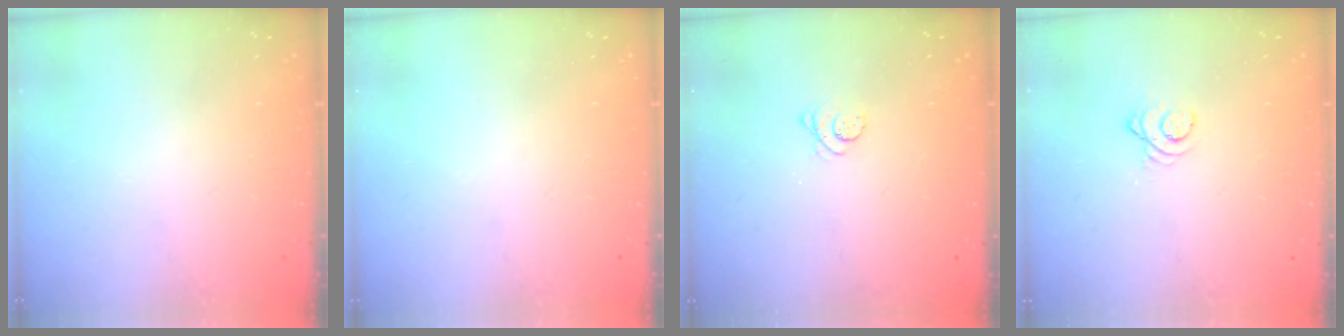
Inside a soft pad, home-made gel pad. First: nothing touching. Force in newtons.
{"total": 0.0}
{"total": 2.8, "press": 2.8, "slide": 0.4}
{"total": 2.7, "press": 2.7, "slide": 0.3}